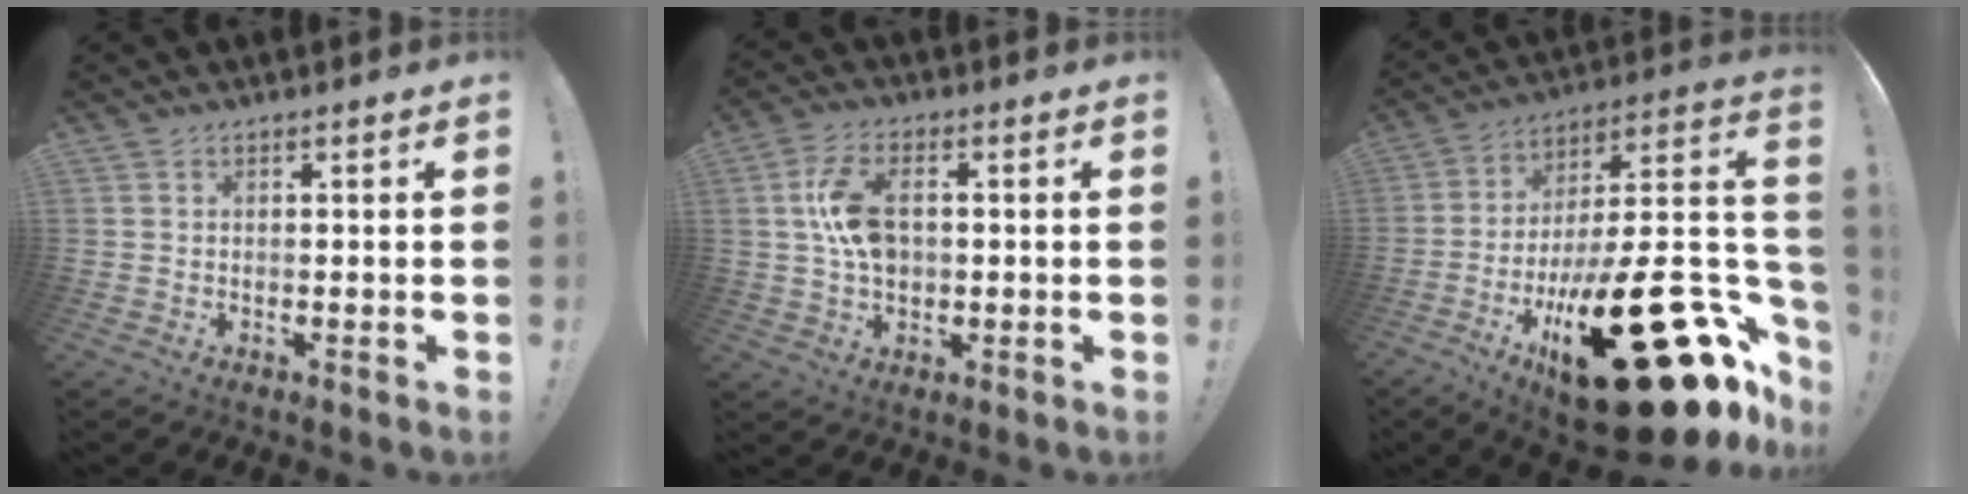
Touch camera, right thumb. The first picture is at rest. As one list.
[{"total": 11.1, "force": [0.8, 6.9, 8.6], "torque": [-0.147, 0.004, 0.016]}, {"total": 34.8, "force": [-13.9, 10.2, 30.2], "torque": [-0.395, 0.030, -0.194]}]